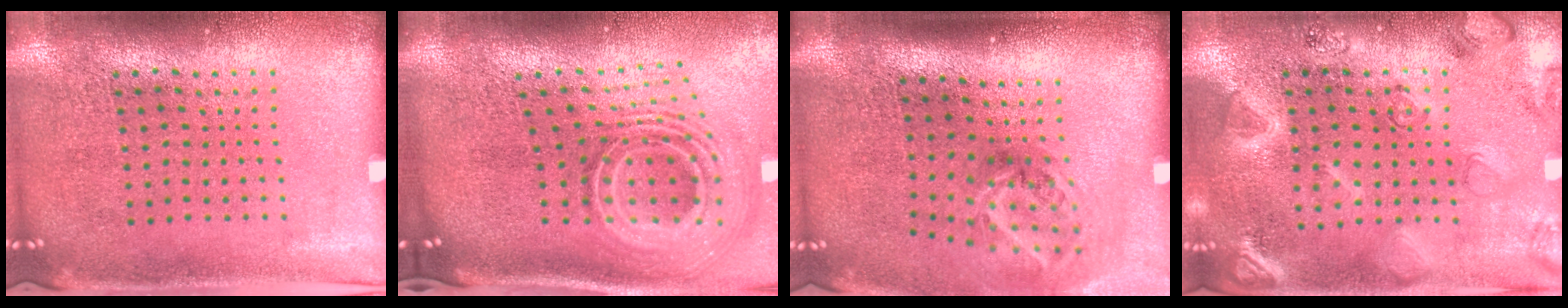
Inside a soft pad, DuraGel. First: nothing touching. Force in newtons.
{"total": 3.2, "press": 2.0, "slide": 2.5}
{"total": 1.9, "press": 1.2, "slide": 1.5}
{"total": 2.5, "press": 2.5, "slide": 0.1}